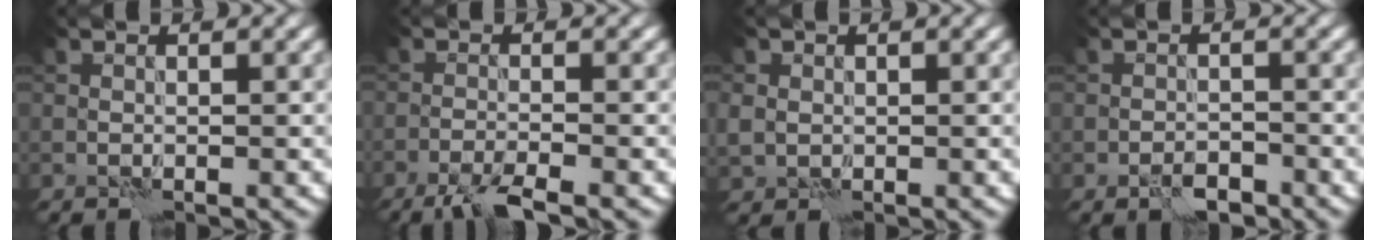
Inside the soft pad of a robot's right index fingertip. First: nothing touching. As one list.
[{"total": 3.5, "force": [-2.6, 0.4, 2.3], "torque": [-0.044, 0.000, -0.056]}, {"total": 1.7, "force": [0.0, 1.6, 0.6], "torque": [-0.016, -0.002, -0.002]}, {"total": 2.2, "force": [-1.6, 0.8, 1.3], "torque": [-0.020, 0.006, -0.030]}]